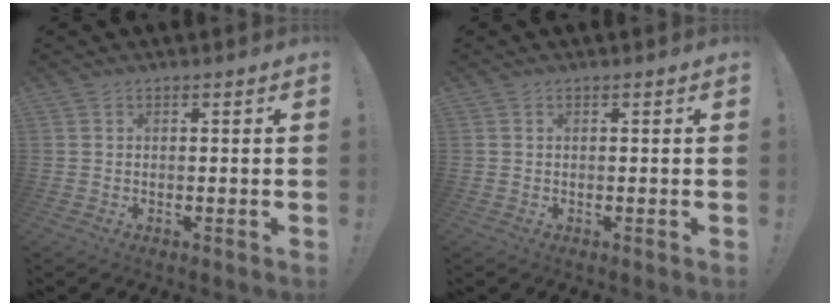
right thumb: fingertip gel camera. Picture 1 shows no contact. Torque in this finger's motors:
{"motor_torque": [-0.21, 0.05, 0.10, 0.01, 0.00]}